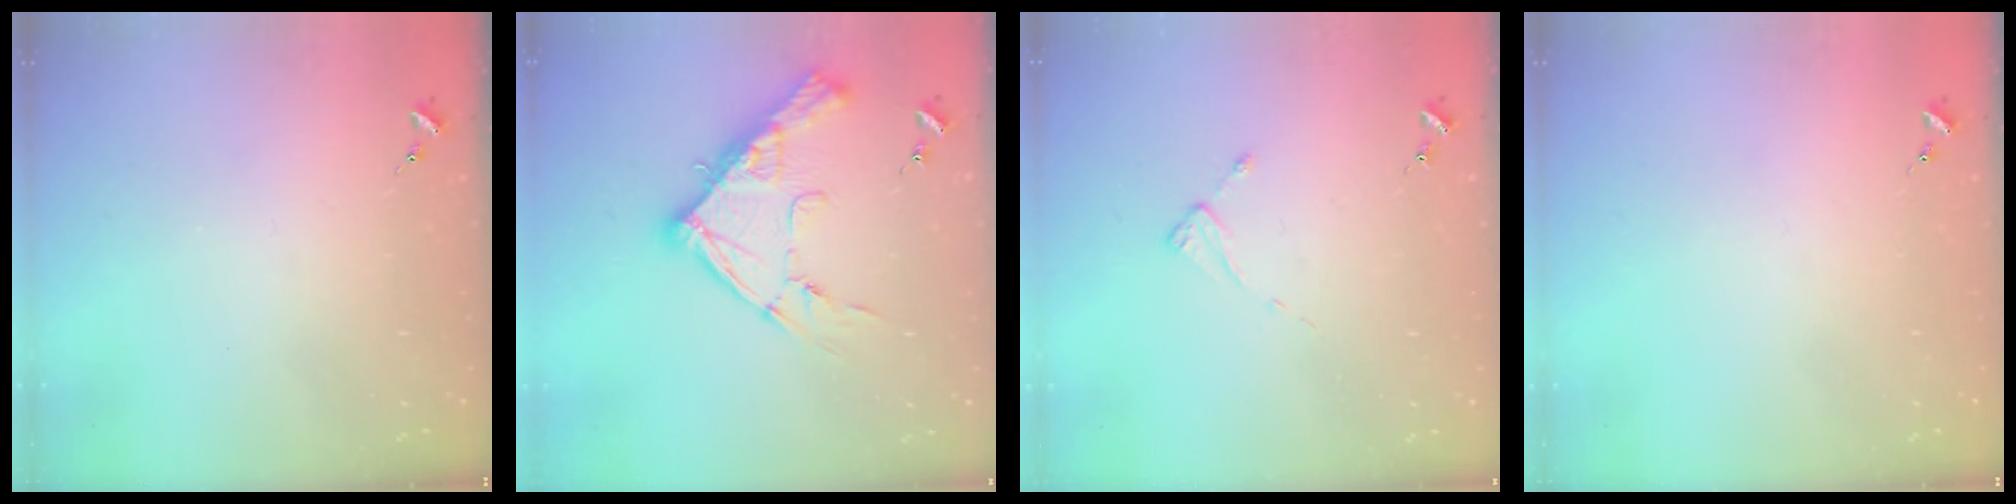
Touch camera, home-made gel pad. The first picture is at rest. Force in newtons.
{"total": 17.3, "press": 17.2, "slide": 1.6}
{"total": 2.0, "press": 2.0, "slide": 0.3}
{"total": 0.0}